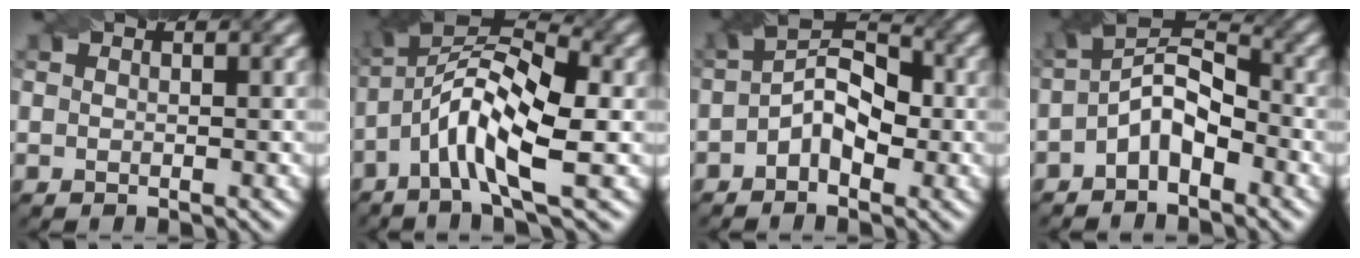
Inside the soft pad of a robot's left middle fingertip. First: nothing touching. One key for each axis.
{"total": 9.1, "fx": -2.5, "fy": 2.8, "fz": 8.3, "tx": -0.149, "ty": 0.021, "tz": -0.060}
{"total": 5.4, "fx": -1.0, "fy": 3.3, "fz": 4.1, "tx": -0.064, "ty": 0.013, "tz": -0.026}
{"total": 5.2, "fx": -1.9, "fy": 2.8, "fz": 4.0, "tx": -0.068, "ty": 0.013, "tz": -0.043}